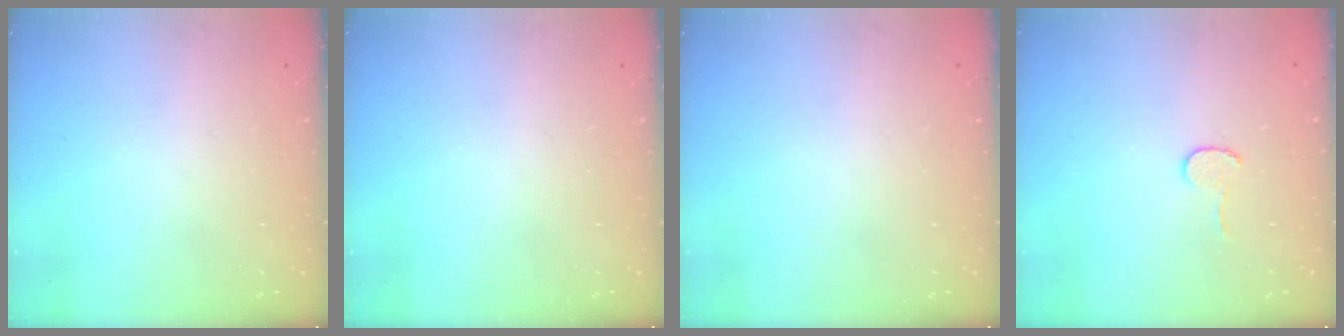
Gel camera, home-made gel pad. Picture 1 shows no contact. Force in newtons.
{"total": 0.0}
{"total": 0.0}
{"total": 4.1, "press": 4.1, "slide": 0.4}